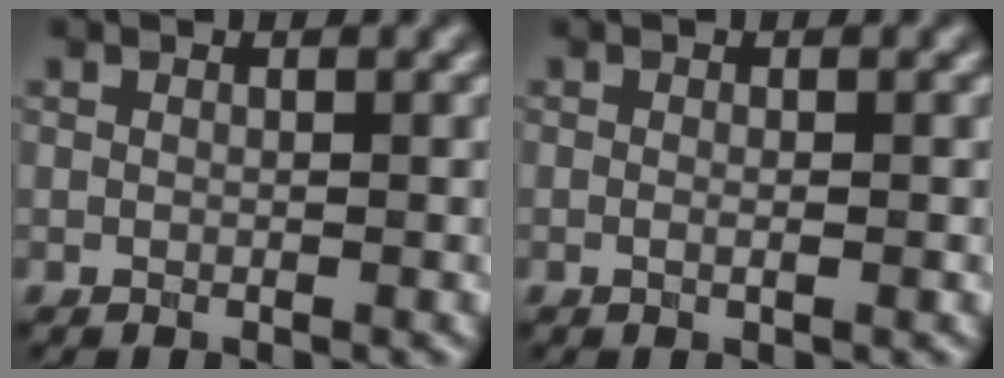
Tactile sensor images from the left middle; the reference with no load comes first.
{"total": 0.8, "force": [-0.1, 0.1, 0.8], "torque": [-0.014, -0.006, -0.003]}